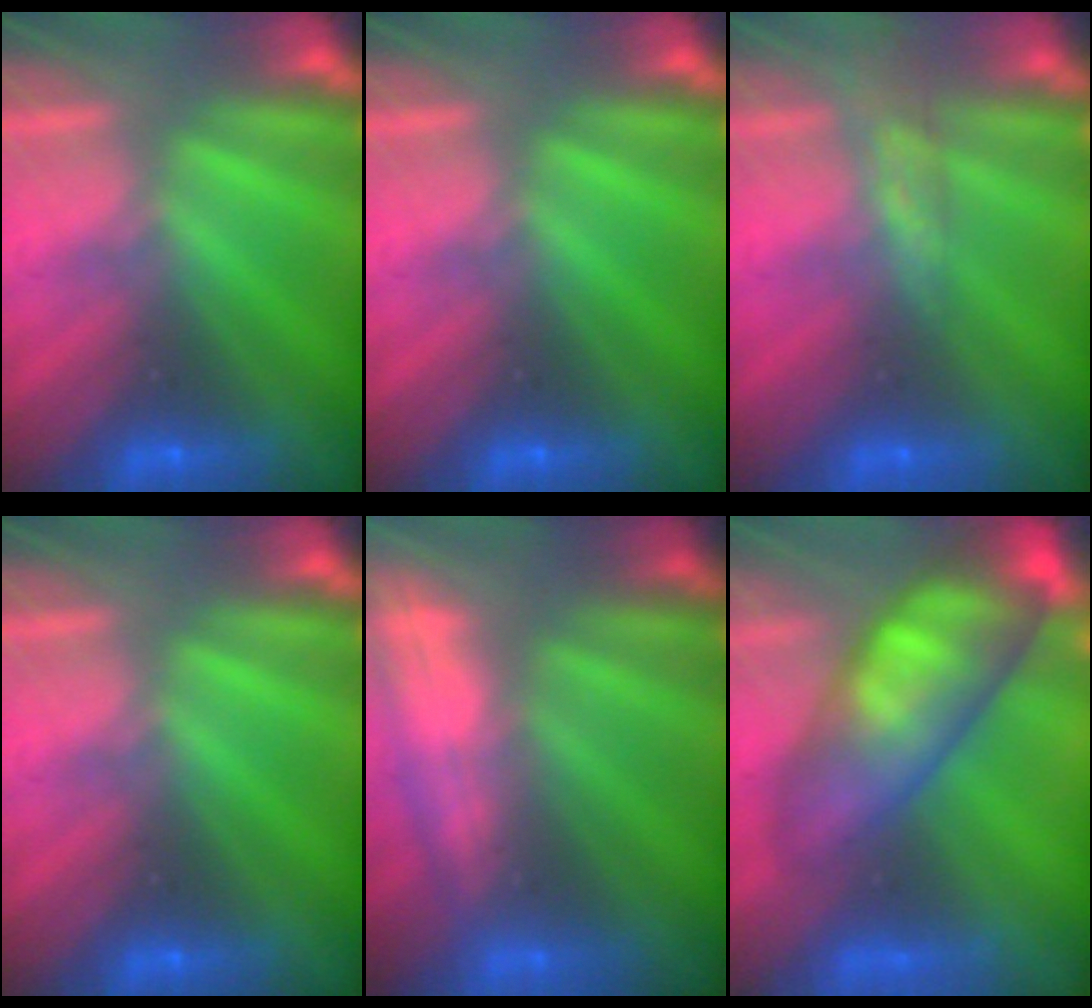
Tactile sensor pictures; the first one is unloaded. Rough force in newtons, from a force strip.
{"total": 0.0}
{"total": 2.9}
{"total": 0.0}
{"total": 2.6}
{"total": 7.7}